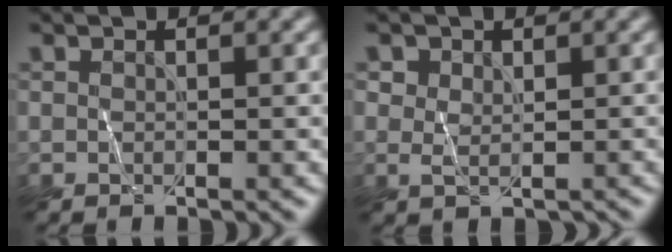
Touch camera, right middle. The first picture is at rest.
{"total": 1.8, "force": [0.7, 1.4, 0.8], "torque": [-0.015, 0.000, 0.014]}